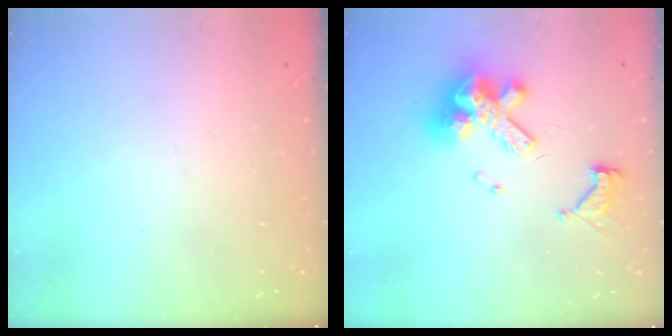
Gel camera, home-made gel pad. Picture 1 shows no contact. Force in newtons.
{"total": 13.1, "press": 13.0, "slide": 1.6}